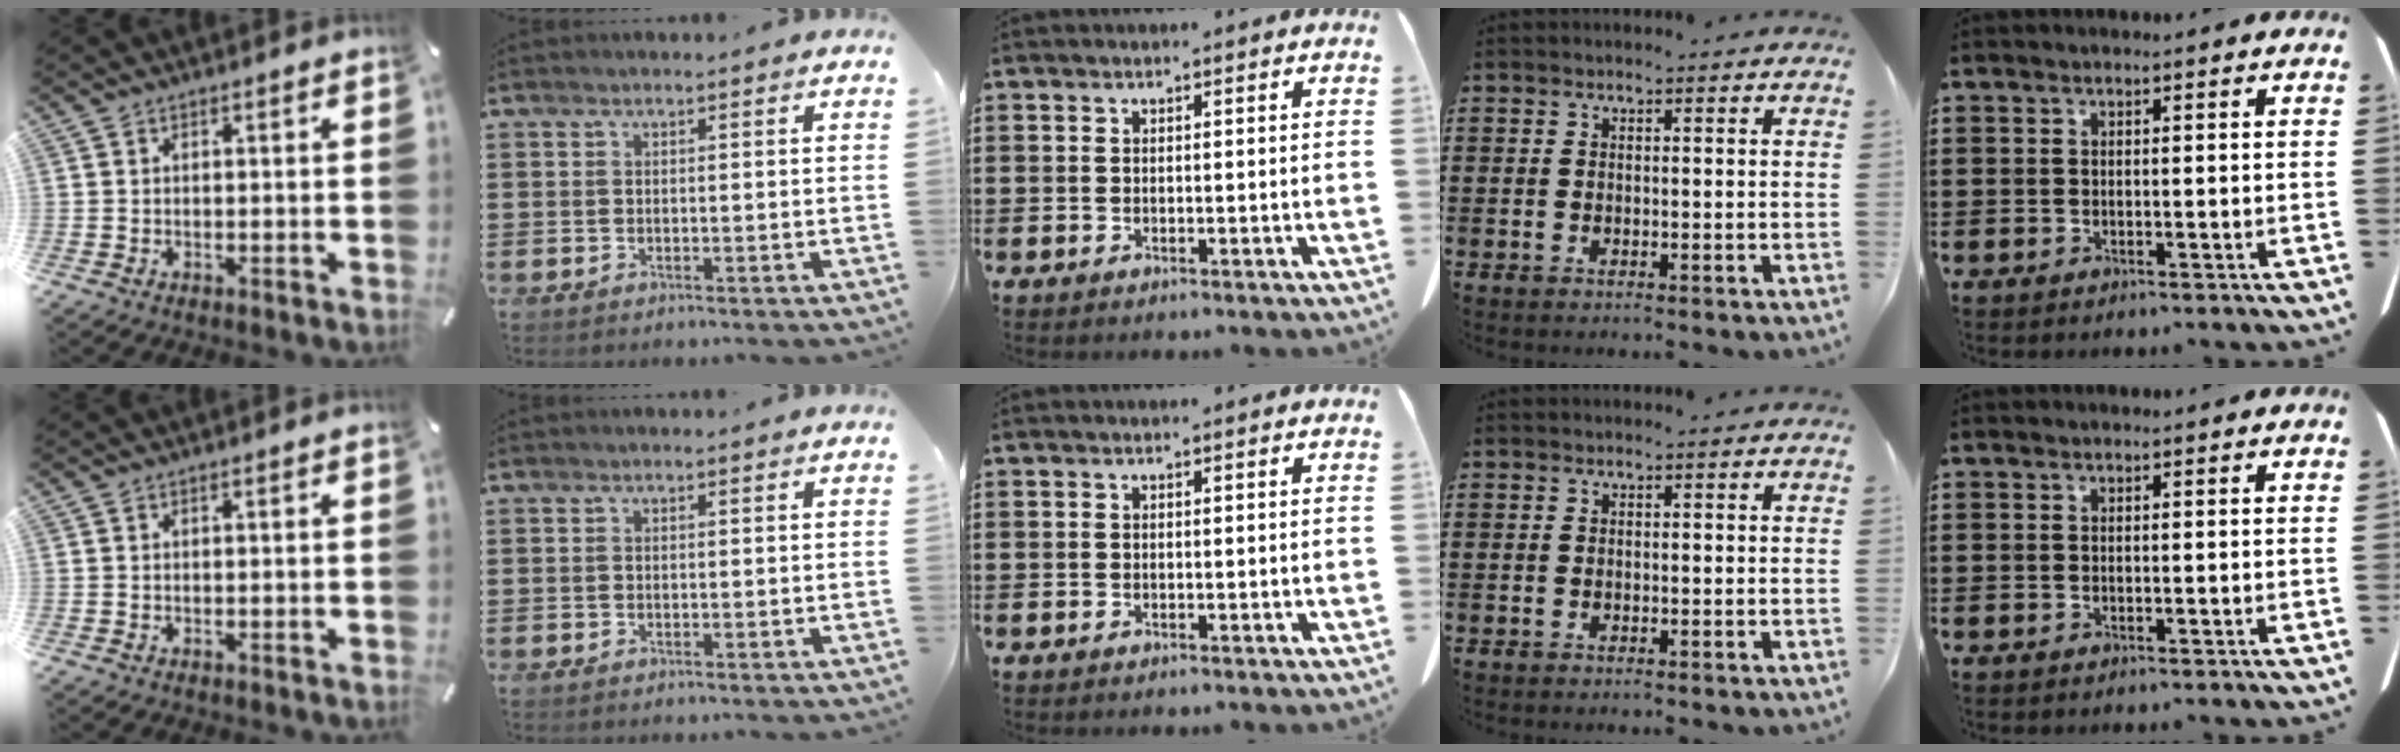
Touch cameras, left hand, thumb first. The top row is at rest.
{}